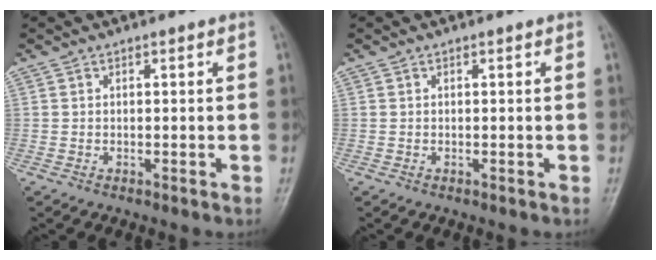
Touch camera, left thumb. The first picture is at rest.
{"total": 0.0}